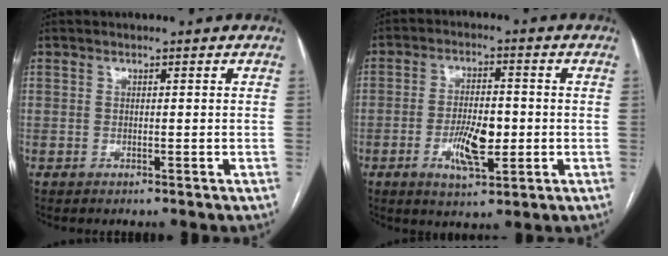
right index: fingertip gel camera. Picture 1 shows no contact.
{"total": 7.6, "force": [-1.8, 2.7, 6.9], "torque": [-0.127, 0.001, -0.024]}